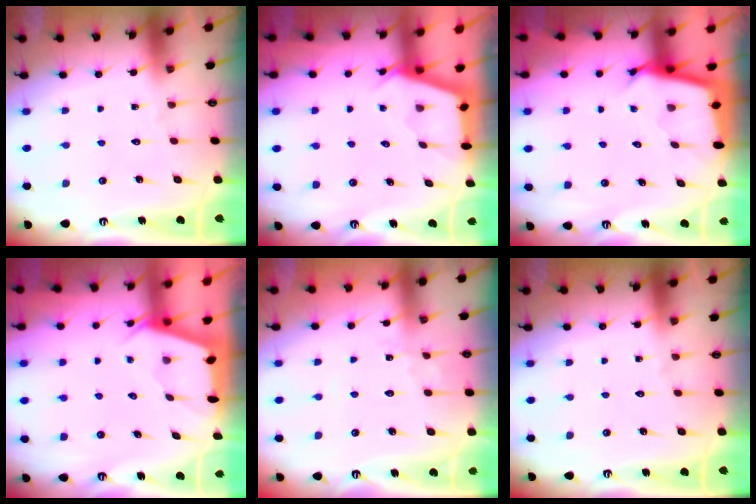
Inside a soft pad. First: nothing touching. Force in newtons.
{"total": 2.5, "press": 2.5, "slide": 0.3}
{"total": 2.7, "press": 2.7, "slide": 0.1}
{"total": 2.1, "press": 2.0, "slide": 0.3}
{"total": 2.2, "press": 2.2, "slide": 0.3}
{"total": 0.0}